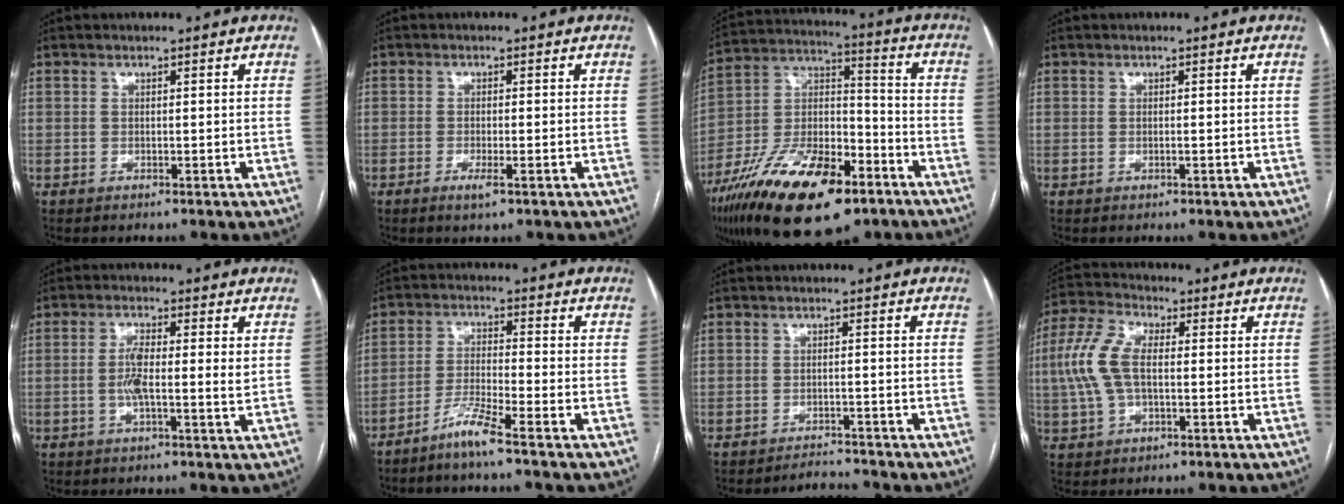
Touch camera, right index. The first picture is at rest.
{"total": 2.3, "force": [-1.4, 0.2, 1.9], "torque": [-0.034, -0.004, -0.023]}
{"total": 23.2, "force": [-14.4, 8.4, 16.2], "torque": [-0.300, -0.002, -0.247]}
{"total": 0.0}
{"total": 5.2, "force": [0.2, 0.8, 5.1], "torque": [-0.099, 0.005, -0.003]}
{"total": 5.3, "force": [-4.1, -0.9, 3.1], "torque": [-0.066, -0.016, -0.090]}
{"total": 2.4, "force": [-2.3, 0.0, -0.7], "torque": [0.013, -0.008, -0.031]}
{"total": 8.9, "force": [0.3, 4.3, 7.8], "torque": [-0.199, 0.021, 0.004]}